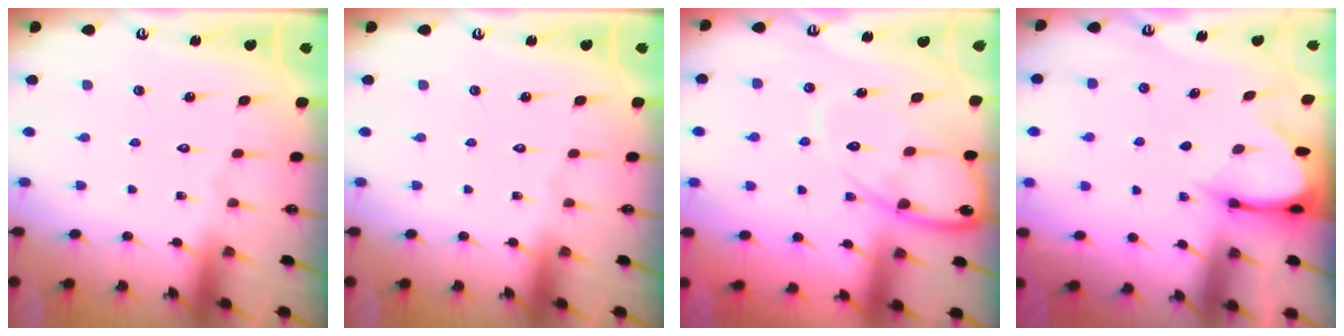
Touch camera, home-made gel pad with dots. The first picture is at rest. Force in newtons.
{"total": 0.0}
{"total": 10.3, "press": 10.2, "slide": 1.0}
{"total": 3.8, "press": 3.7, "slide": 0.2}